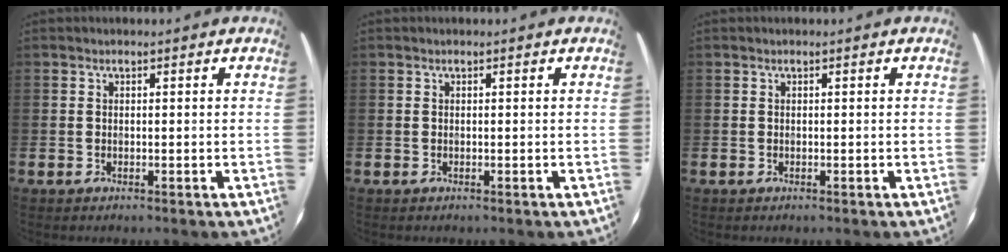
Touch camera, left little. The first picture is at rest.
{"total": 0.0}
{"total": 0.0}